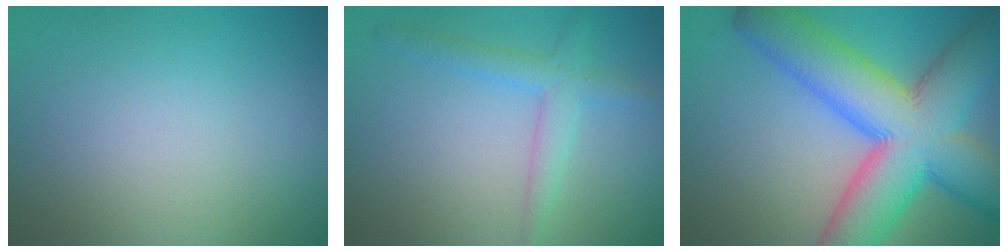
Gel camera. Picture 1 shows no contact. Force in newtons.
{"total": 2.8, "press": 2.8, "slide": 0.2}
{"total": 13.6, "press": 13.6, "slide": 0.6}